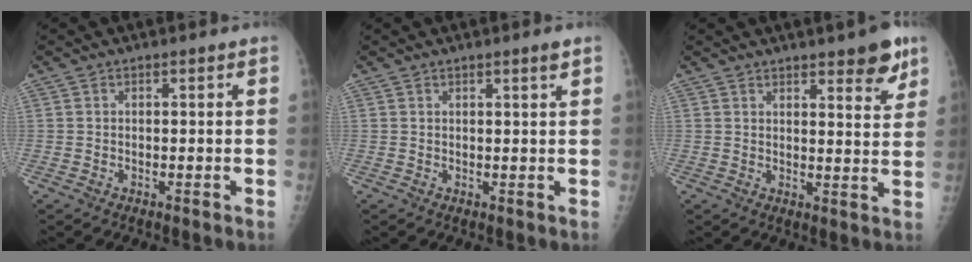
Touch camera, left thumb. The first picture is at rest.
{"total": 1.5, "force": [1.0, -0.2, 1.1], "torque": [-0.017, -0.007, 0.016]}
{"total": 7.7, "force": [5.0, 2.1, 5.5], "torque": [-0.054, -0.029, 0.065]}